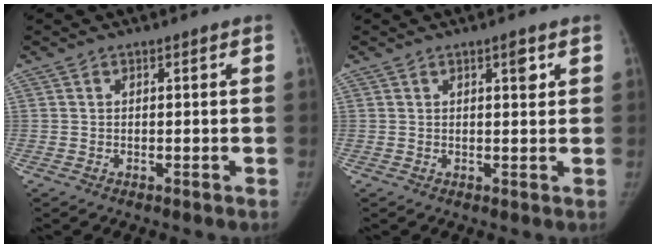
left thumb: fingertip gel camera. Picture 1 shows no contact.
{"total": 2.2, "force": [1.0, 0.9, 1.7], "torque": [-0.015, -0.004, 0.015]}